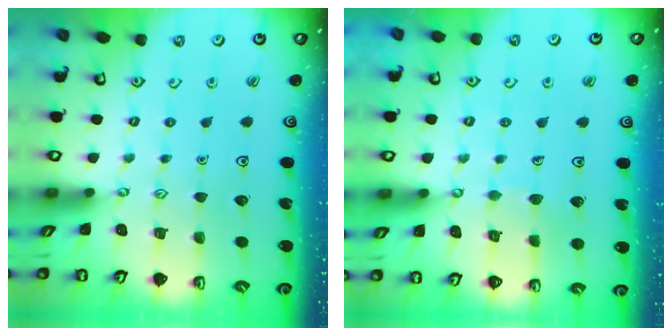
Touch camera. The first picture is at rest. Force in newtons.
{"total": 5.7, "press": 5.7, "slide": 0.5}